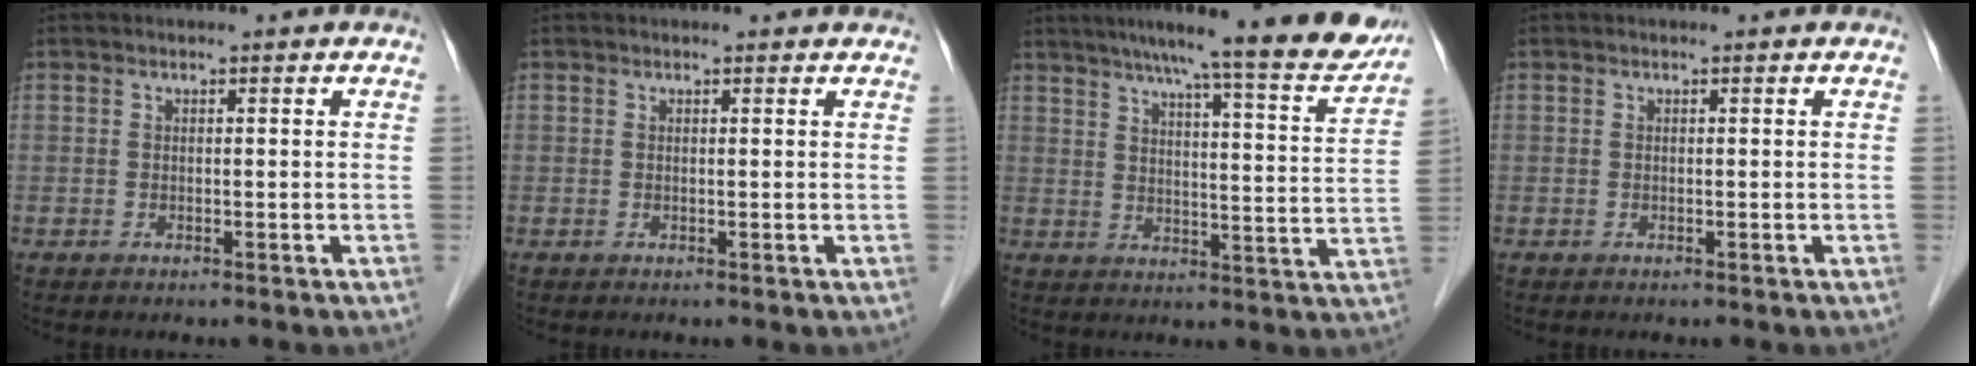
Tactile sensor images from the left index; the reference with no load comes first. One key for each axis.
{"total": 1.2, "fx": 1.1, "fy": 0.2, "fz": 0.1, "tx": -0.011, "ty": 0.004, "tz": 0.007}
{"total": 17.9, "fx": 15.8, "fy": 0.3, "fz": 8.5, "tx": -0.115, "ty": -0.028, "tz": 0.200}
{"total": 0.0}